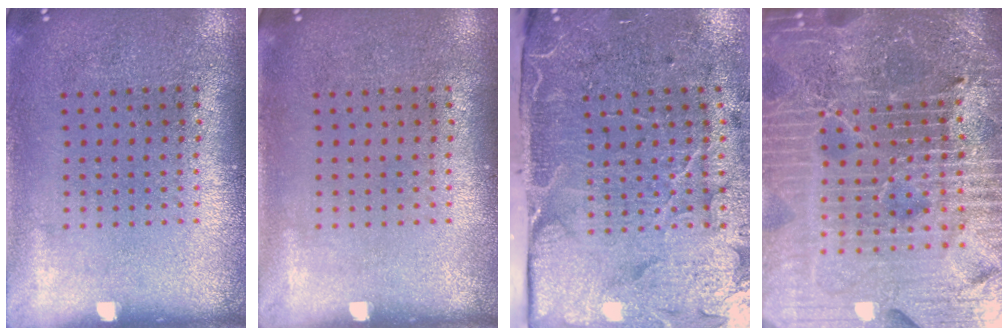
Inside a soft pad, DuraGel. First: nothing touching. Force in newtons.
{"total": 0.0}
{"total": 5.1, "press": 4.0, "slide": 3.2}
{"total": 7.3, "press": 6.3, "slide": 3.7}